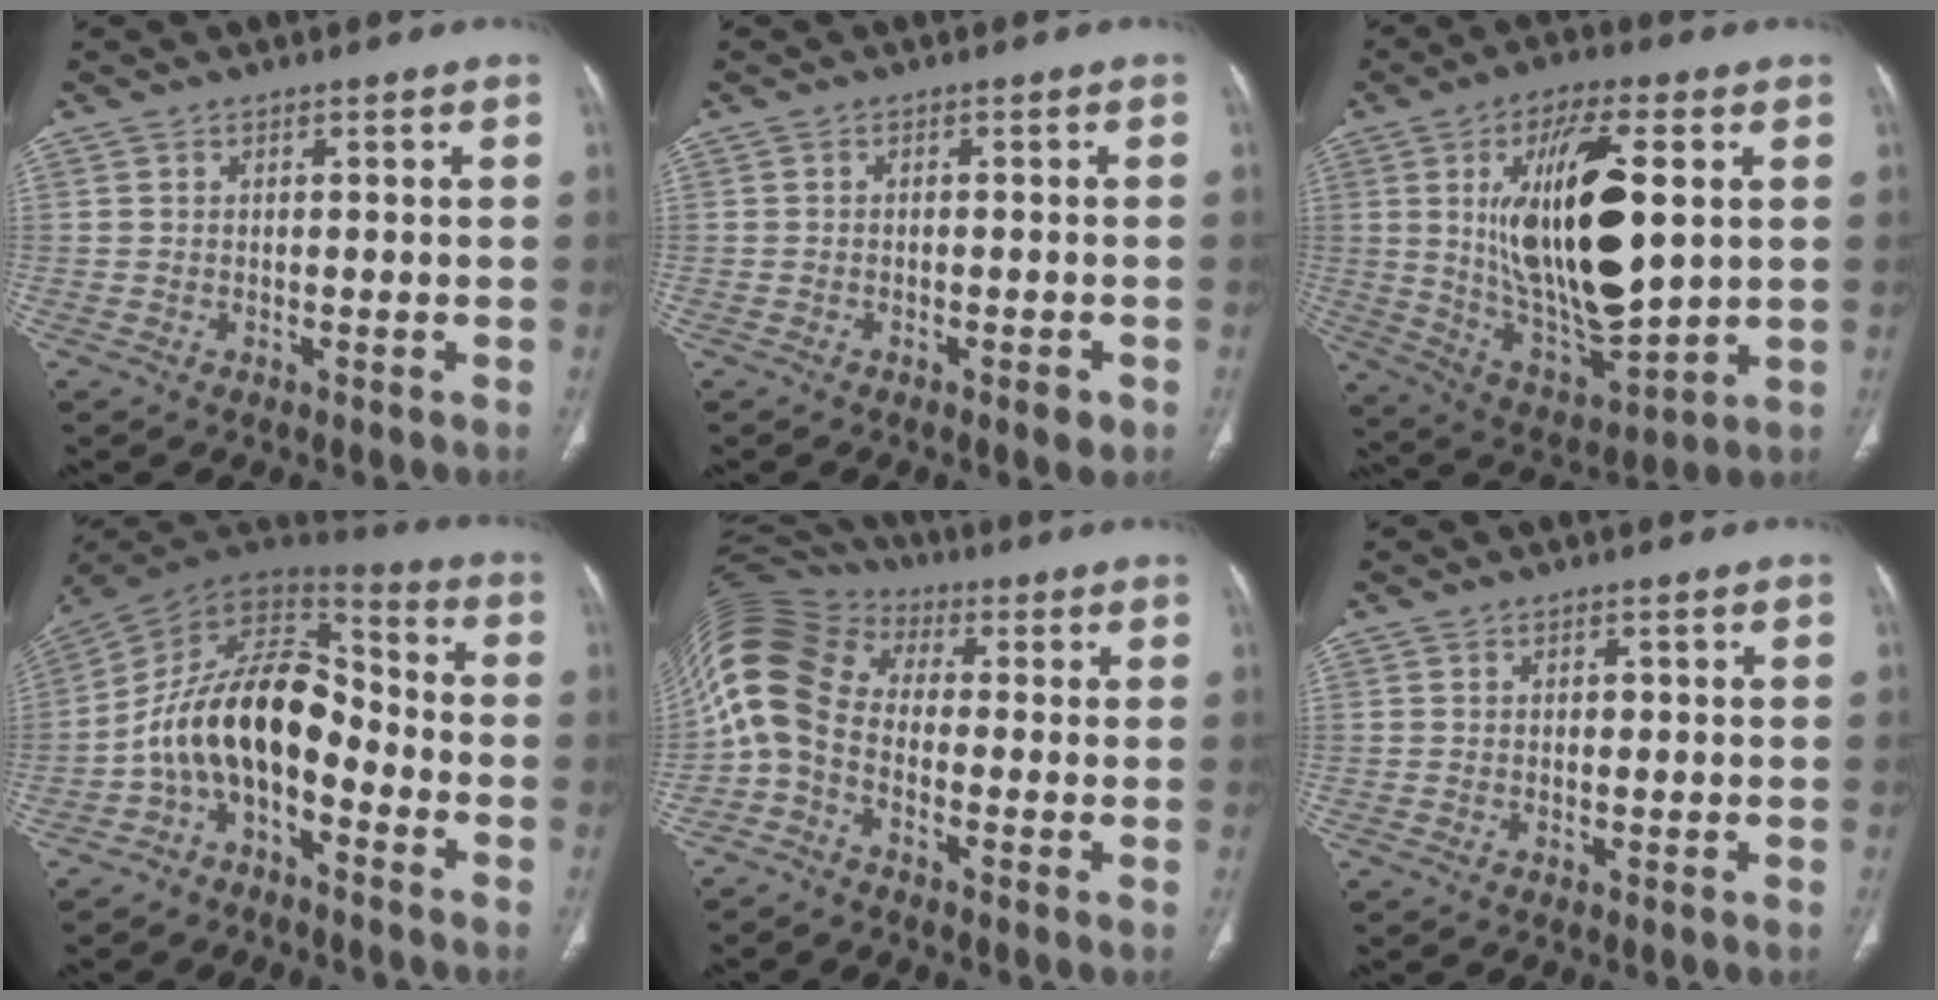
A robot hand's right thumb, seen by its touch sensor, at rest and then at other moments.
{"total": 2.3, "force": [-1.2, 0.7, 1.8], "torque": [-0.025, 0.000, -0.017]}
{"total": 23.3, "force": [3.9, 9.1, 21.2], "torque": [-0.357, -0.021, 0.075]}
{"total": 14.8, "force": [-5.1, 8.3, 11.1], "torque": [-0.177, 0.093, -0.102]}
{"total": 13.1, "force": [-1.6, 9.2, 9.2], "torque": [-0.197, 0.053, -0.047]}
{"total": 0.6, "force": [0.2, 0.4, 0.4], "torque": [0.001, -0.002, 0.002]}